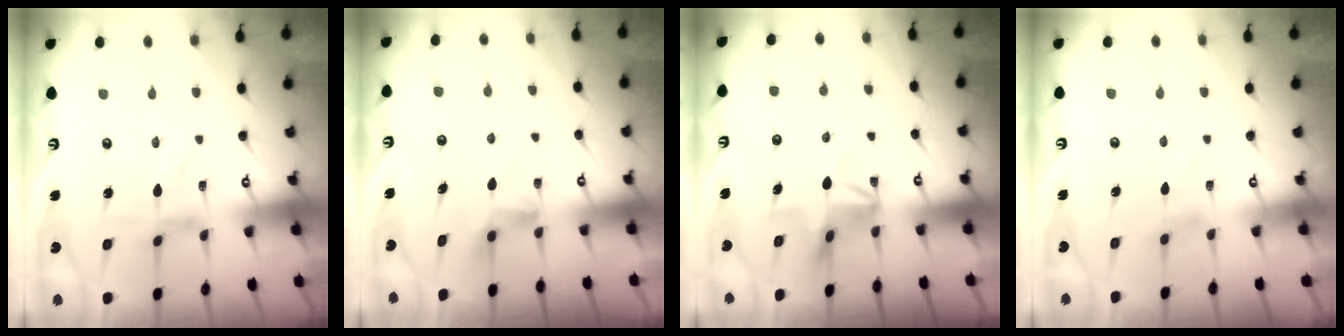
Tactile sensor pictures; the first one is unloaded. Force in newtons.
{"total": 2.6, "press": 2.6, "slide": 0.4}
{"total": 5.7, "press": 5.7, "slide": 0.5}
{"total": 0.0}